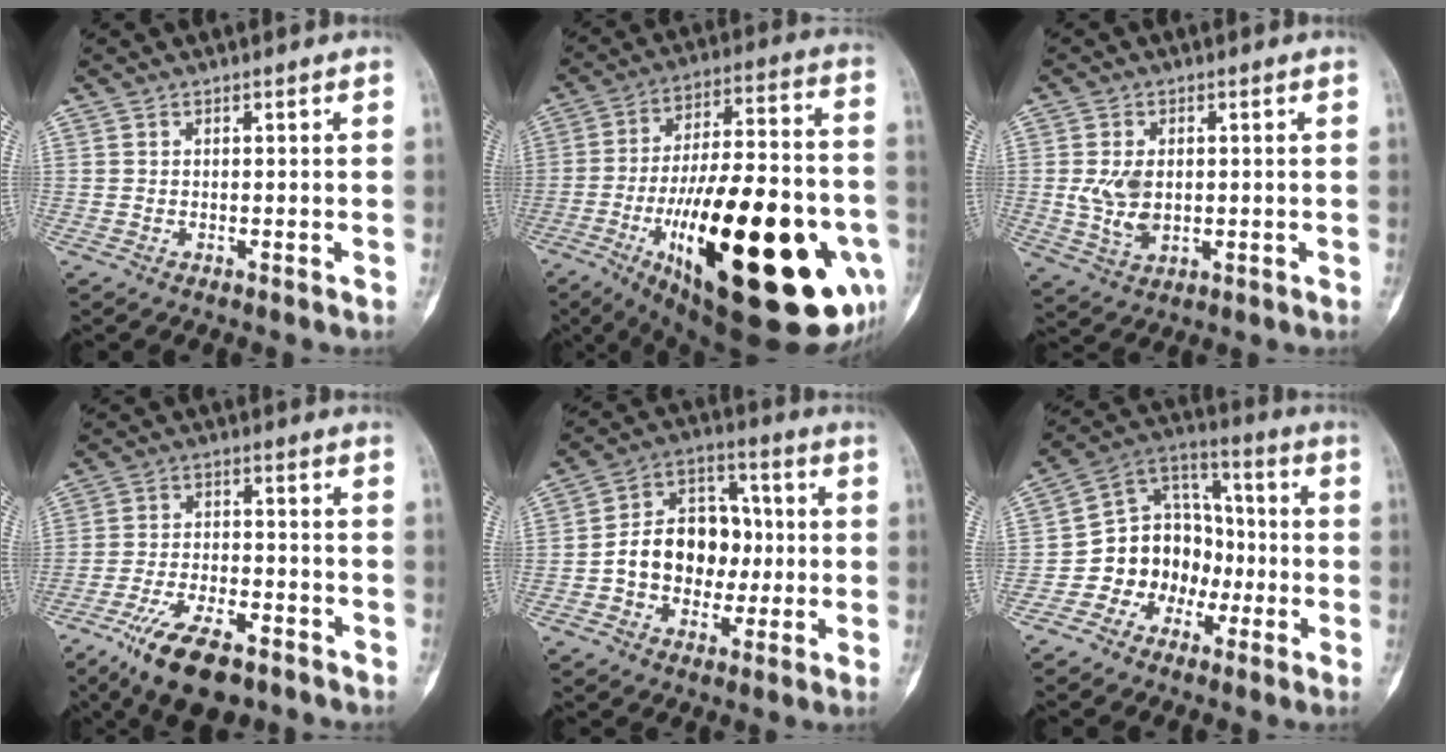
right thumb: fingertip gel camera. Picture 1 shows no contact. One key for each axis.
{"total": 38.5, "fx": -12.1, "fy": 13.0, "fz": 34.2, "tx": -0.486, "ty": 0.018, "tz": -0.172}
{"total": 6.6, "fx": 0.2, "fy": 4.4, "fz": 5.0, "tx": -0.088, "ty": -0.003, "tz": 0.014}
{"total": 13.4, "fx": -8.6, "fy": 5.5, "fz": 8.7, "tx": -0.150, "ty": 0.035, "tz": -0.146}
{"total": 14.4, "fx": -1.1, "fy": 10.9, "fz": 9.2, "tx": -0.106, "ty": 0.039, "tz": -0.022}
{"total": 13.0, "fx": -4.4, "fy": 11.2, "fz": 5.0, "tx": -0.021, "ty": 0.086, "tz": -0.086}